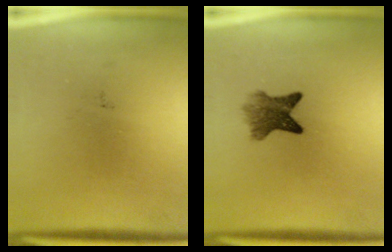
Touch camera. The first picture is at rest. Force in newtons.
{"total": 5.2}